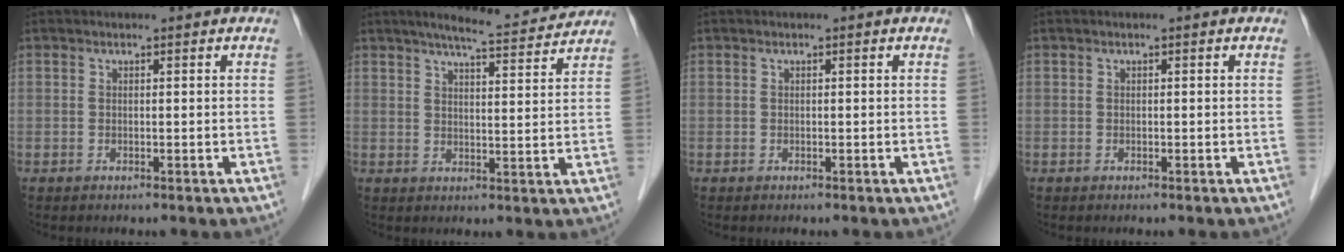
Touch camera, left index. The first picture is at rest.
{"total": 8.8, "force": [8.2, 0.5, 3.3], "torque": [-0.054, 0.004, 0.109]}
{"total": 0.0}
{"total": 0.0}